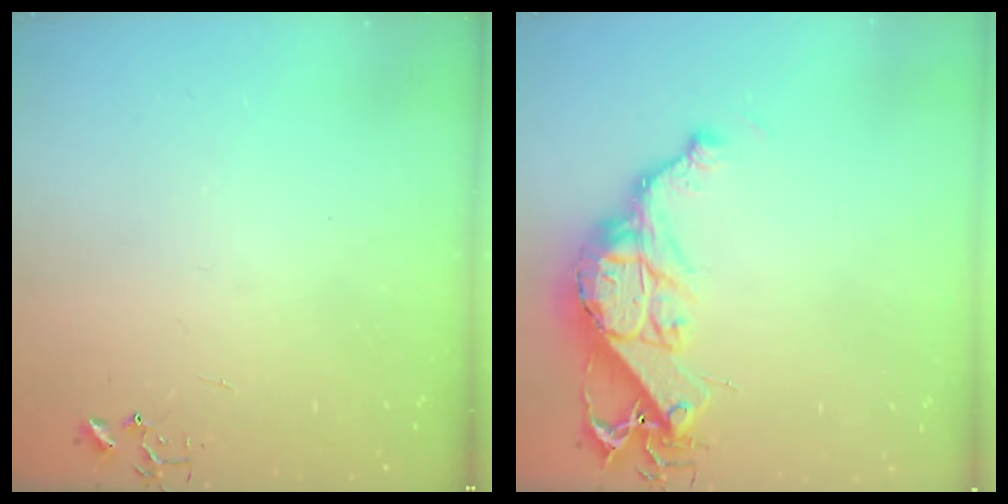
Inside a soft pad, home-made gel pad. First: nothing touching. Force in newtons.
{"total": 14.9, "press": 14.8, "slide": 1.0}